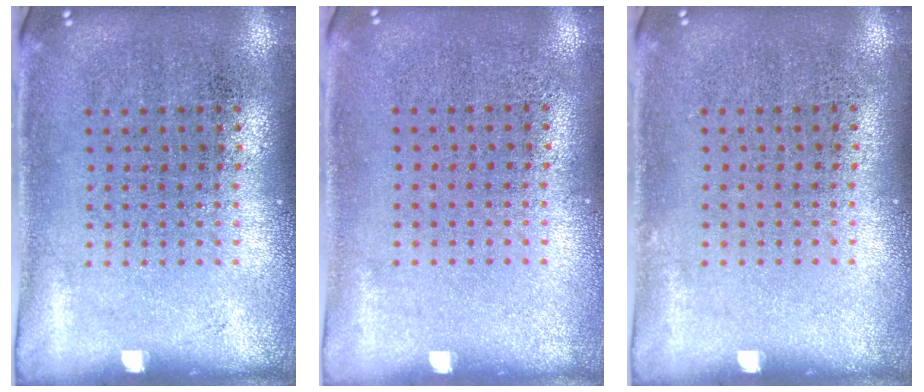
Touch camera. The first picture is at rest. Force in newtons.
{"total": 0.0}
{"total": 0.0}